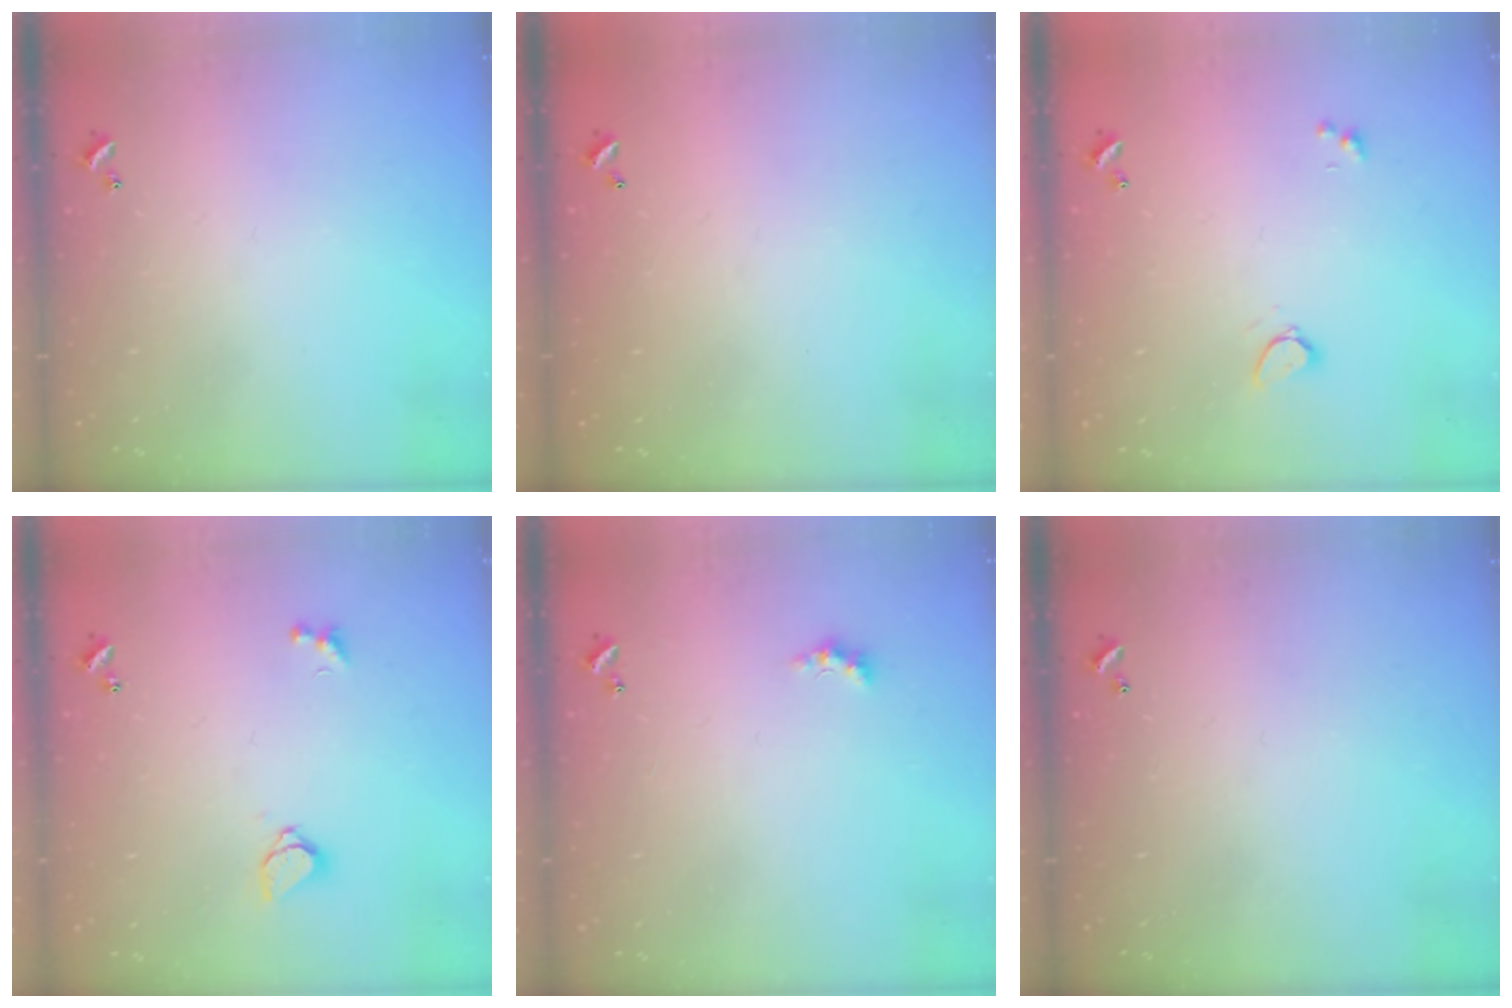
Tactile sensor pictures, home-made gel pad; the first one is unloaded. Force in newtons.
{"total": 2.9, "press": 2.9, "slide": 0.1}
{"total": 0.6, "press": 0.6, "slide": 0.2}
{"total": 1.5, "press": 1.4, "slide": 0.4}
{"total": 1.6, "press": 1.5, "slide": 0.5}
{"total": 0.0}